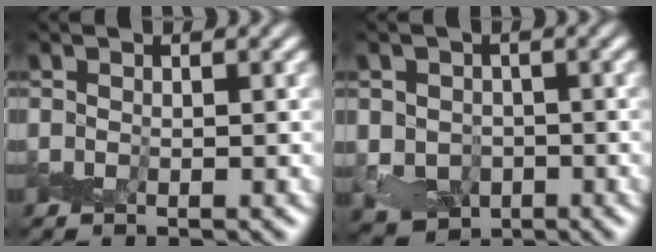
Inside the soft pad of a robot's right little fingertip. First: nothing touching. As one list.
[{"total": 5.7, "force": [-1.9, 5.0, 2.0], "torque": [-0.018, -0.012, -0.042]}]